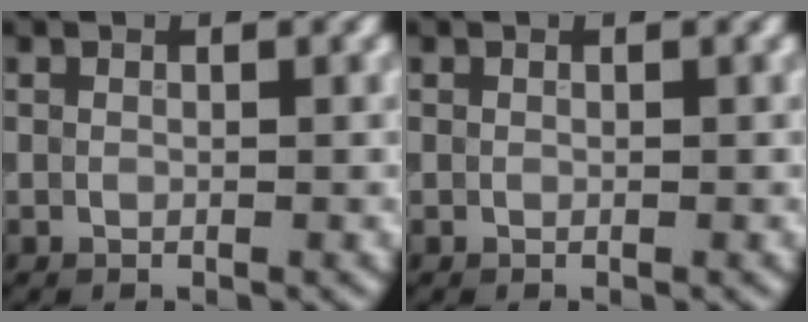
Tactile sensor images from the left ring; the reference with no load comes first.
{"total": 0.0}